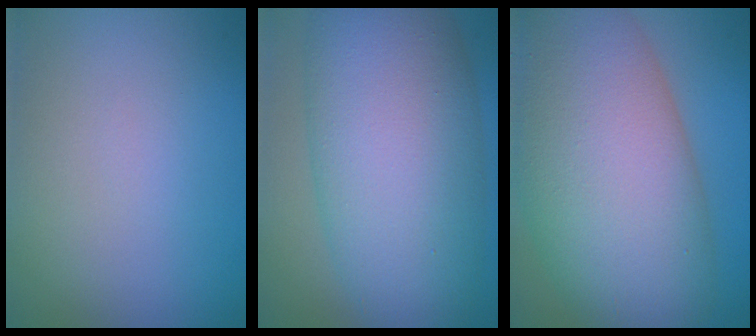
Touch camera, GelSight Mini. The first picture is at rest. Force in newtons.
{"total": 13.0, "press": 13.0, "slide": 0.4}
{"total": 15.7, "press": 15.7, "slide": 0.8}